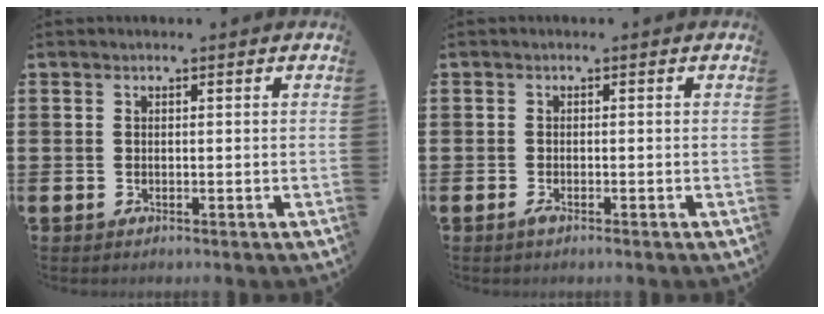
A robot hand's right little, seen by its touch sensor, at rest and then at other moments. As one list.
[{"total": 0.7, "force": [-0.4, 0.1, 0.6], "torque": [-0.005, -0.004, -0.009]}]